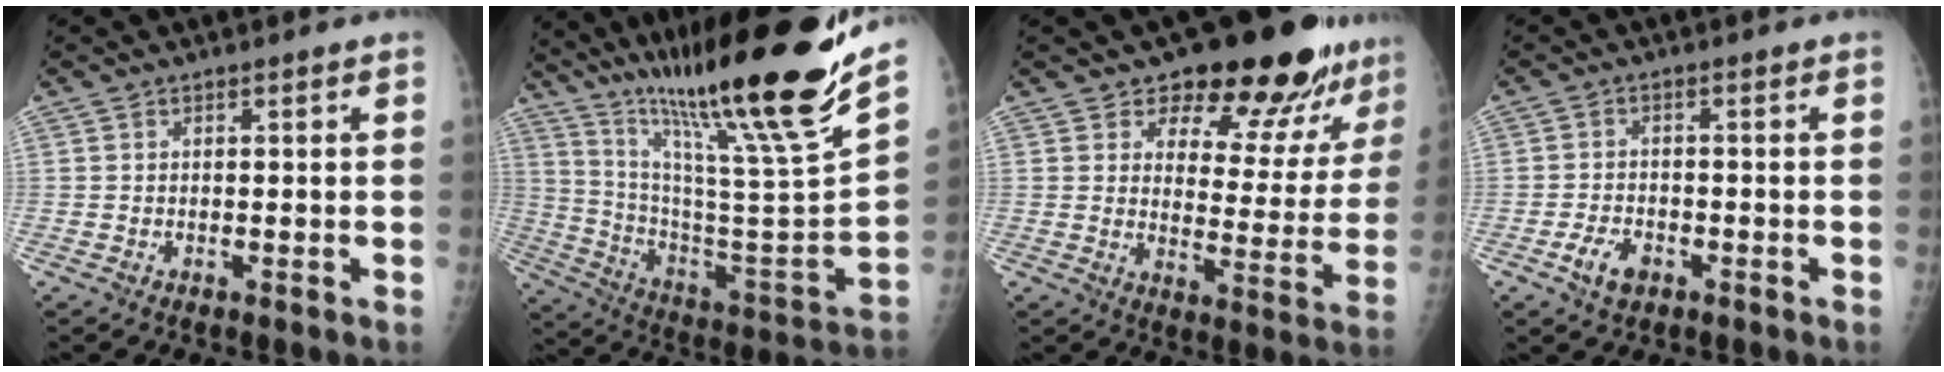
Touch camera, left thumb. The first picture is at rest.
{"total": 31.6, "force": [23.5, 2.0, 21.0], "torque": [-0.331, -0.119, 0.379]}
{"total": 18.2, "force": [14.0, 7.2, 9.1], "torque": [-0.065, -0.095, 0.177]}
{"total": 4.2, "force": [-2.1, 2.7, 2.5], "torque": [-0.044, 0.009, -0.035]}